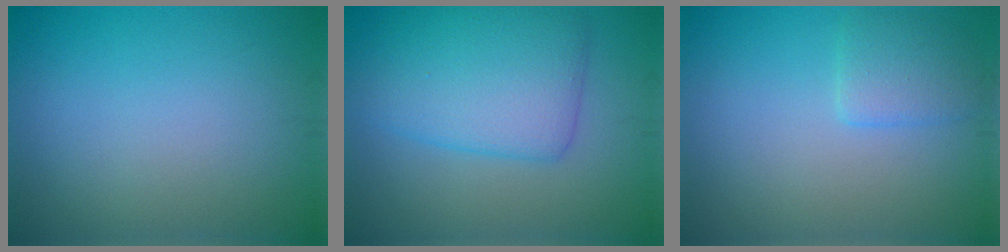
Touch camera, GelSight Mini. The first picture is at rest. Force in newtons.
{"total": 6.0, "press": 6.0, "slide": 0.1}
{"total": 2.3, "press": 2.3, "slide": 0.1}